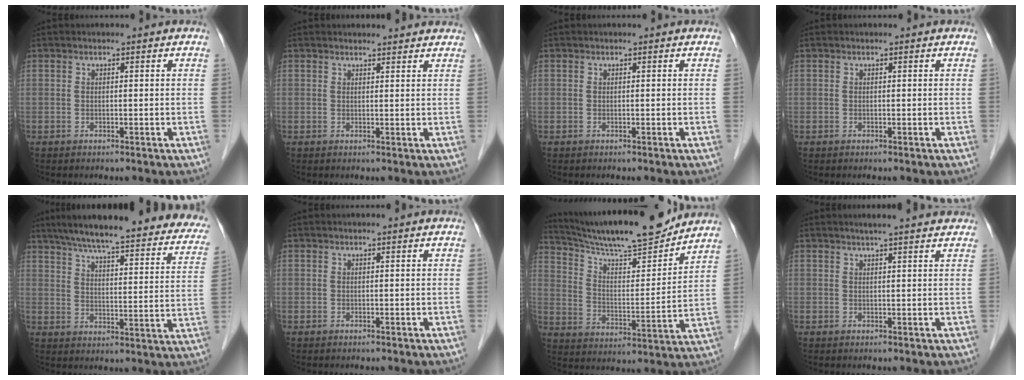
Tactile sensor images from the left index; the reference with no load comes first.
{"total": 3.9, "force": [3.8, 0.9, 0.7], "torque": [-0.010, 0.011, 0.040]}
{"total": 0.0}
{"total": 0.0}
{"total": 30.2, "force": [25.7, 5.0, 15.1], "torque": [-0.219, -0.027, 0.312]}
{"total": 0.0}
{"total": 18.0, "force": [16.5, 1.4, 7.0], "torque": [-0.126, -0.007, 0.264]}
{"total": 6.7, "force": [5.8, 0.7, 3.4], "torque": [-0.046, 0.020, 0.068]}